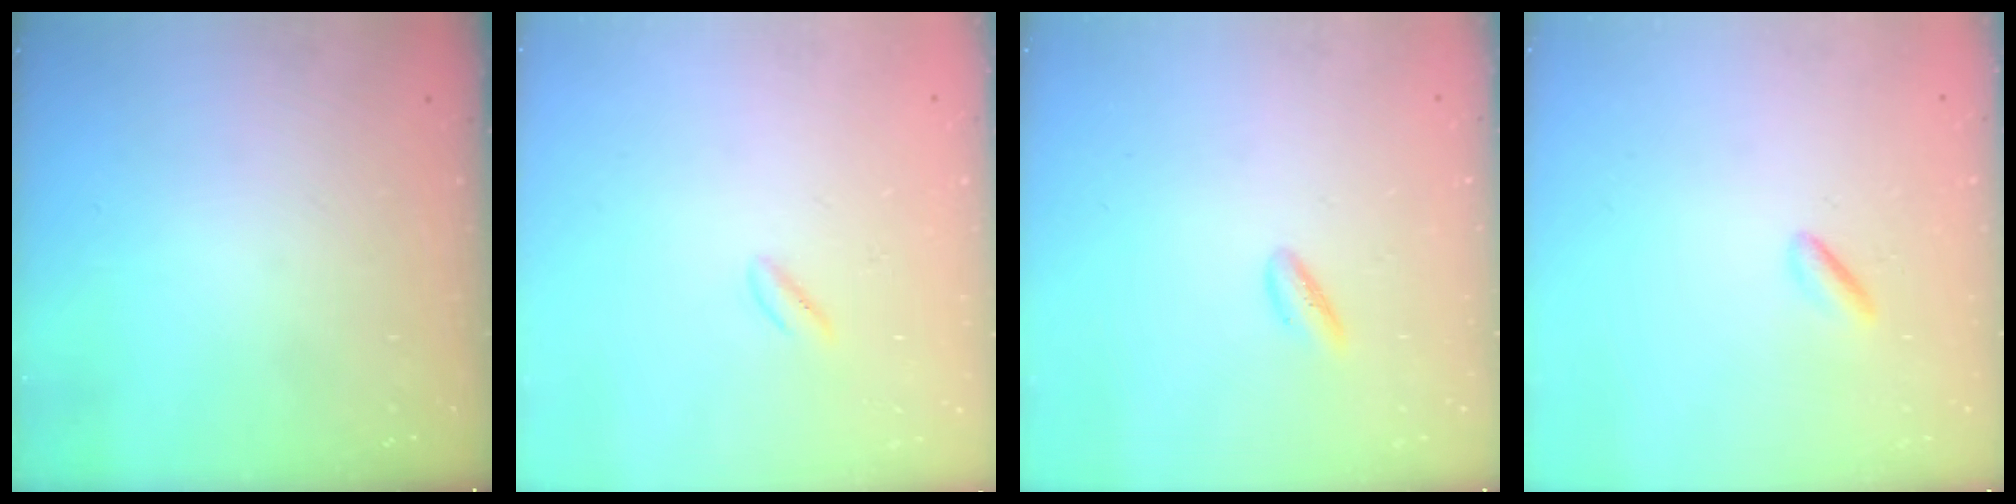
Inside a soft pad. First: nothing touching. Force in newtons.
{"total": 0.8, "press": 0.4, "slide": 0.7}
{"total": 3.0, "press": 2.8, "slide": 0.9}
{"total": 1.9, "press": 1.7, "slide": 0.7}